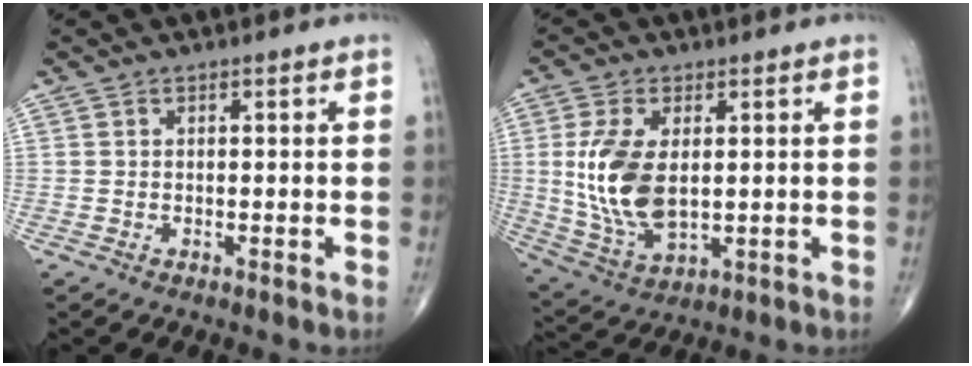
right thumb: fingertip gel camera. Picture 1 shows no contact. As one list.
[{"total": 12.7, "force": [1.1, 6.7, 10.7], "torque": [-0.222, -0.013, 0.034]}]